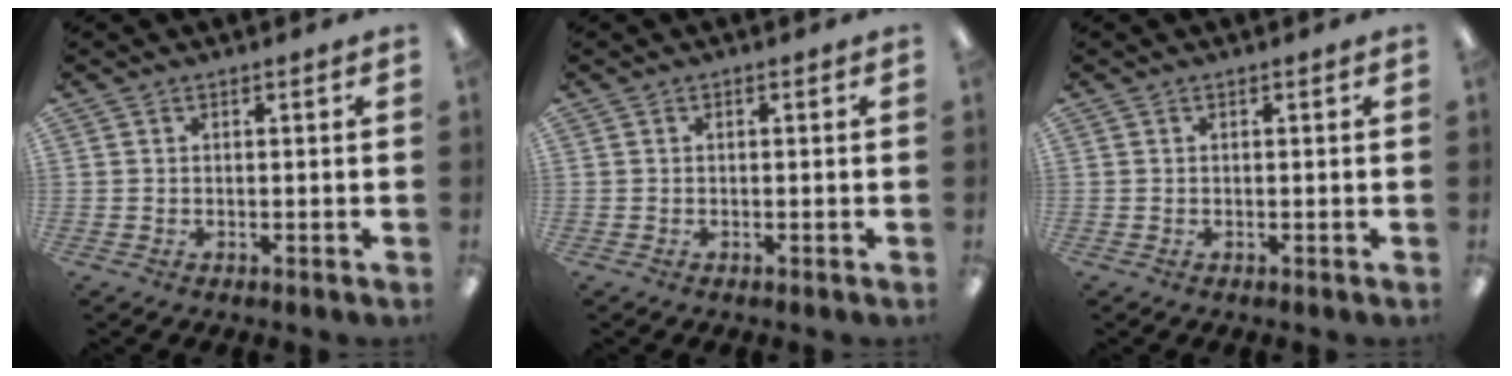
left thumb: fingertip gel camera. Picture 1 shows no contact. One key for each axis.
{"total": 0.0}
{"total": 0.0}